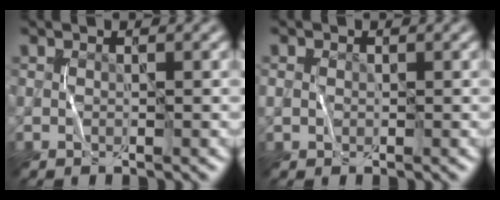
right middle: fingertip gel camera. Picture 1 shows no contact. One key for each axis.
{"total": 0.7, "fx": 0.1, "fy": 0.6, "fz": 0.1, "tx": -0.003, "ty": 0.000, "tz": 0.002}